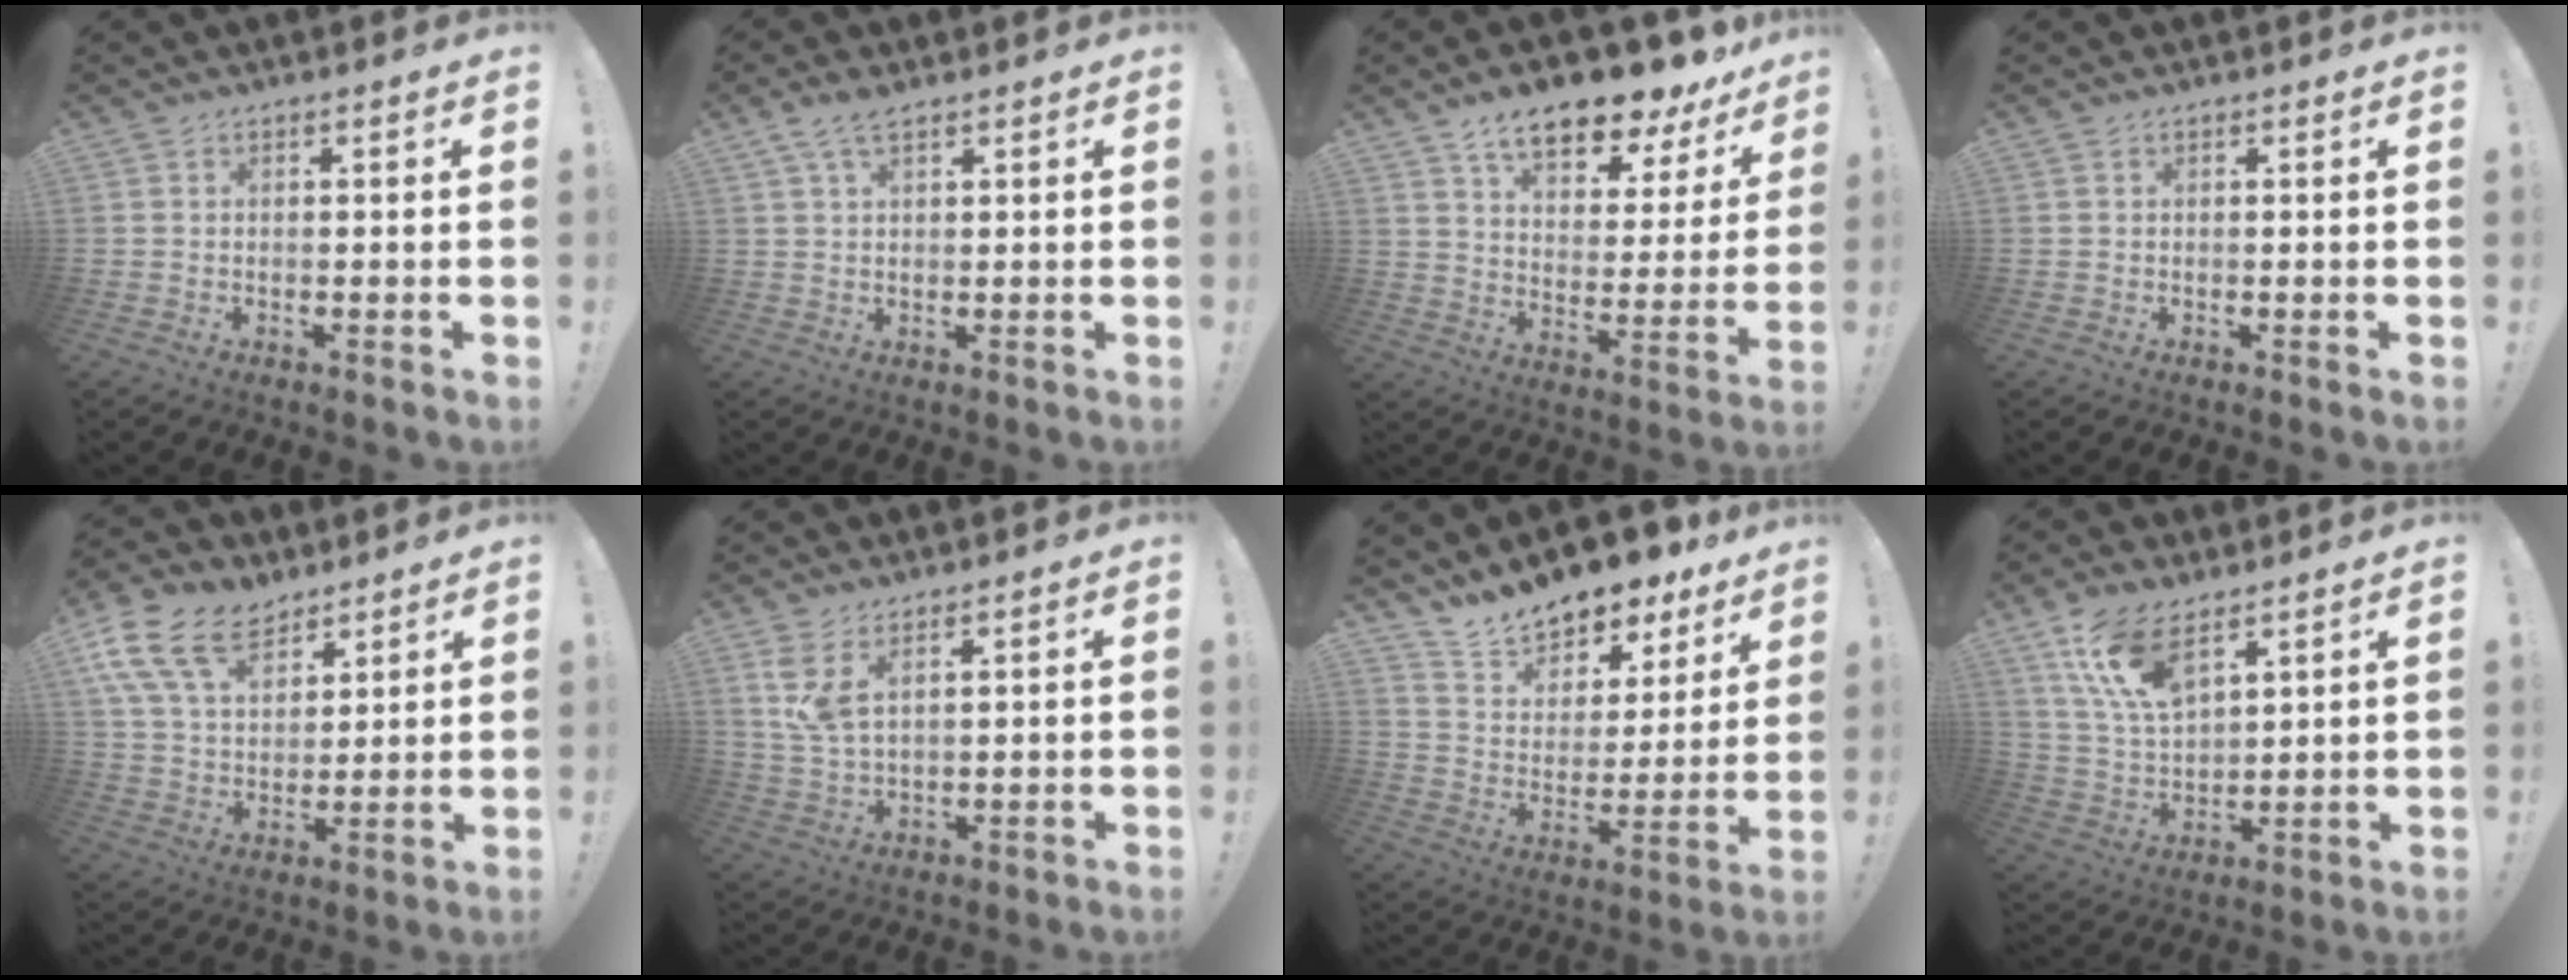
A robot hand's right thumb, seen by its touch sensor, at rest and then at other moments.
{"total": 4.5, "force": [2.7, 1.6, 3.2], "torque": [-0.064, -0.003, 0.051]}
{"total": 13.8, "force": [10.7, 4.7, 7.4], "torque": [-0.125, -0.081, 0.181]}
{"total": 0.0}
{"total": 15.8, "force": [9.6, 9.6, 8.1], "torque": [-0.161, -0.042, 0.185]}
{"total": 6.1, "force": [3.6, 1.9, 4.6], "torque": [-0.084, -0.019, 0.067]}
{"total": 13.2, "force": [12.2, 4.1, 2.8], "torque": [-0.071, -0.101, 0.220]}
{"total": 12.6, "force": [8.5, 5.4, 7.7], "torque": [-0.162, -0.037, 0.158]}